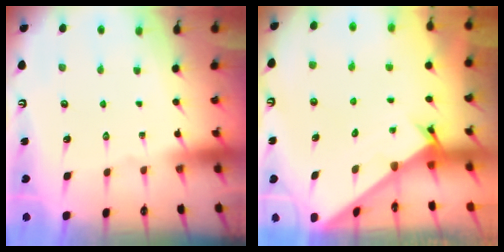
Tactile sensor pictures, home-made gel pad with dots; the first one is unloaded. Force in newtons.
{"total": 1.7, "press": 1.7, "slide": 0.1}